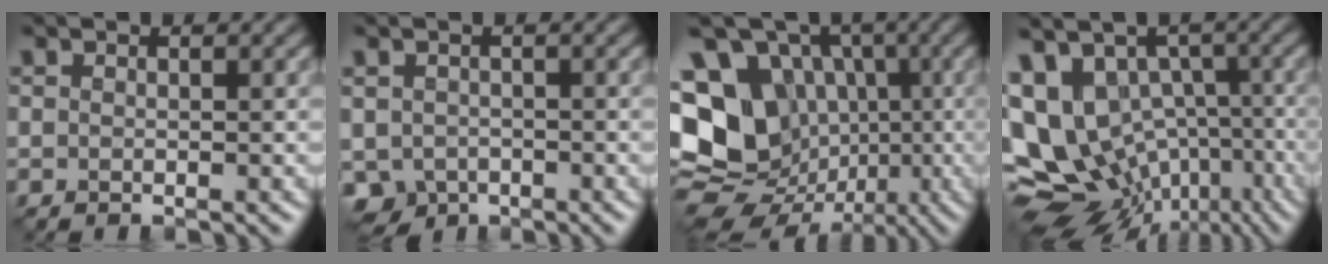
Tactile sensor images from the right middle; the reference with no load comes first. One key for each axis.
{"total": 3.8, "fx": -1.8, "fy": 2.8, "fz": 1.7, "tx": -0.041, "ty": -0.010, "tz": -0.035}
{"total": 18.7, "fx": -1.3, "fy": 16.1, "fz": 9.3, "tx": -0.200, "ty": 0.020, "tz": -0.052}
{"total": 14.2, "fx": -0.8, "fy": 11.1, "fz": 8.8, "tx": -0.184, "ty": -0.024, "tz": 0.028}